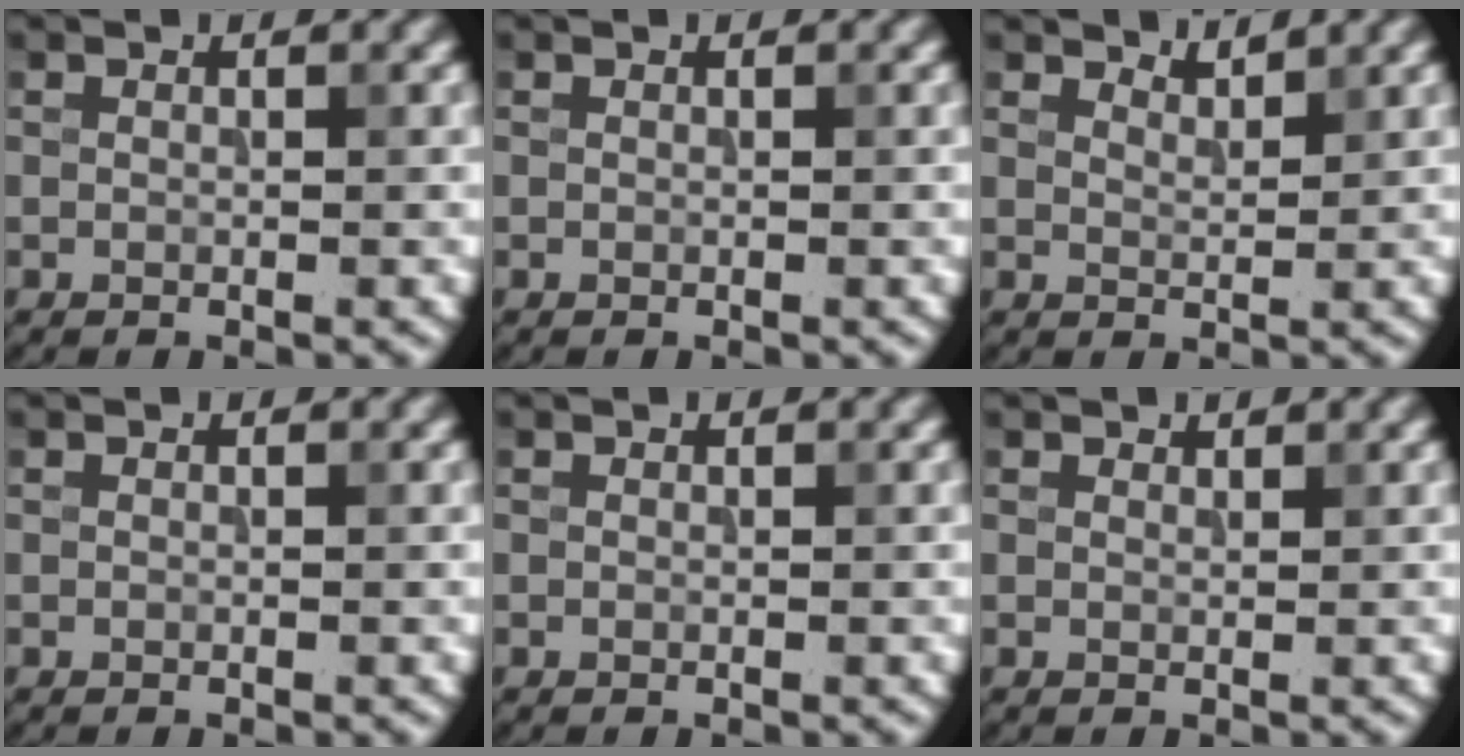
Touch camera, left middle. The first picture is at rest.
{"total": 0.0}
{"total": 1.6, "force": [1.6, 0.1, 0.2], "torque": [-0.005, 0.001, 0.025]}
{"total": 0.0}
{"total": 0.0}
{"total": 0.8, "force": [0.7, 0.2, 0.1], "torque": [-0.001, 0.000, 0.013]}